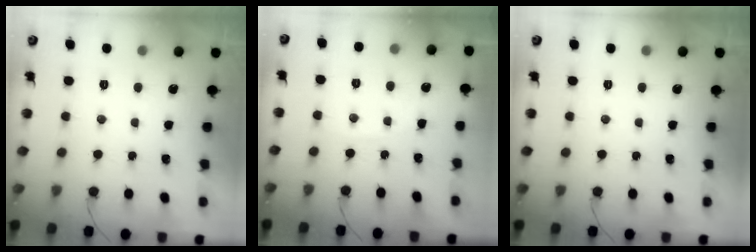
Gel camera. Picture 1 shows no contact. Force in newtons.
{"total": 2.6, "press": 2.6, "slide": 0.2}
{"total": 0.0}